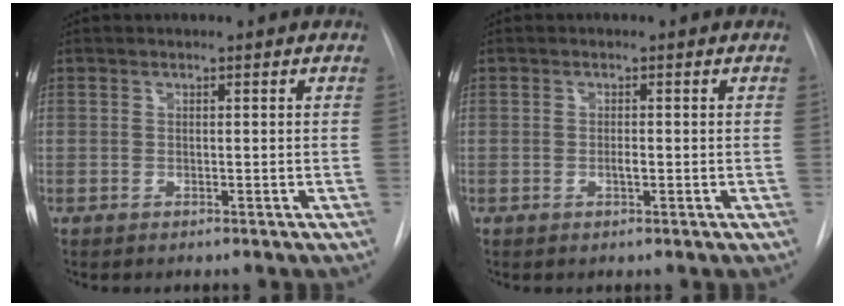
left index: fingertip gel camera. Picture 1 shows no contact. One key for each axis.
{"total": 1.0, "fx": -0.3, "fy": 0.3, "fz": 0.9, "tx": -0.017, "ty": 0.000, "tz": -0.005}